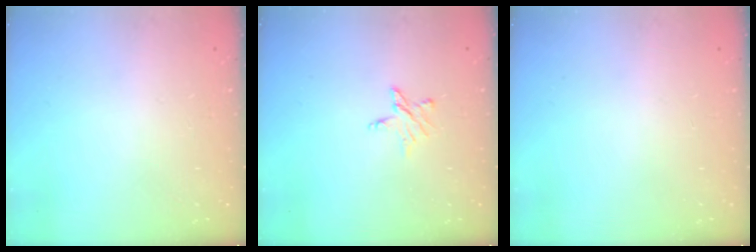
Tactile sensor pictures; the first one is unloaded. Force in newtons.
{"total": 5.8, "press": 5.8, "slide": 0.3}
{"total": 0.0}